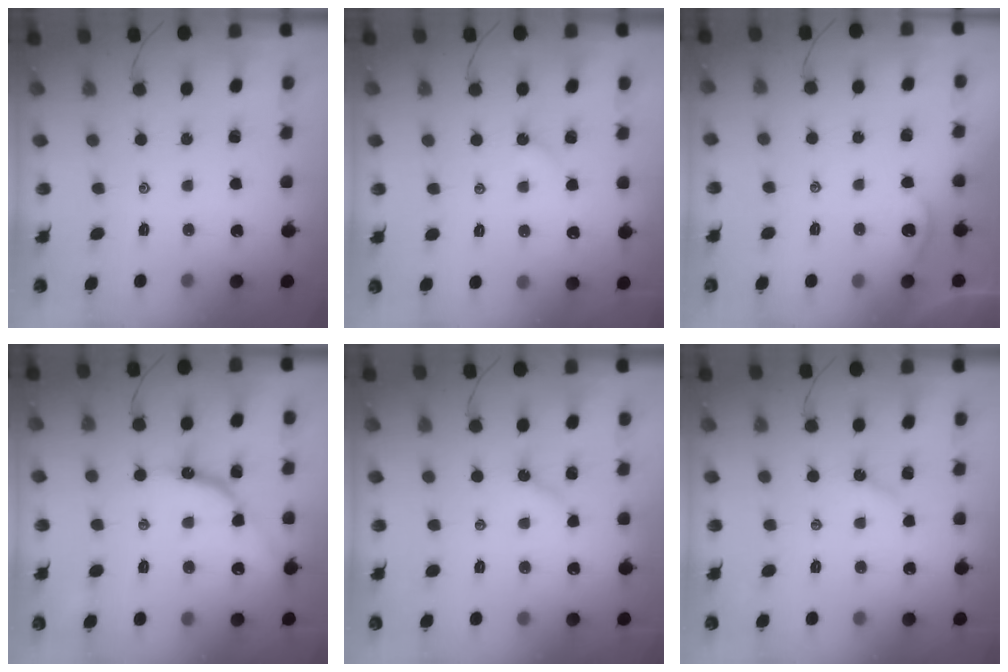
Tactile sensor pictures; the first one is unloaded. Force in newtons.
{"total": 2.0, "press": 1.9, "slide": 0.3}
{"total": 1.9, "press": 1.9, "slide": 0.2}
{"total": 10.4, "press": 10.3, "slide": 0.8}
{"total": 2.8, "press": 2.7, "slide": 0.3}
{"total": 2.8, "press": 2.8, "slide": 0.5}